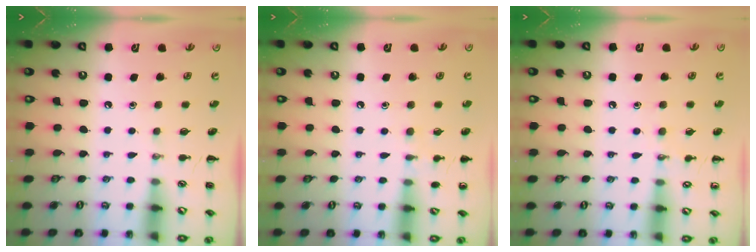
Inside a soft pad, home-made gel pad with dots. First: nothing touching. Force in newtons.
{"total": 5.6, "press": 5.3, "slide": 1.7}
{"total": 5.5, "press": 5.3, "slide": 1.5}